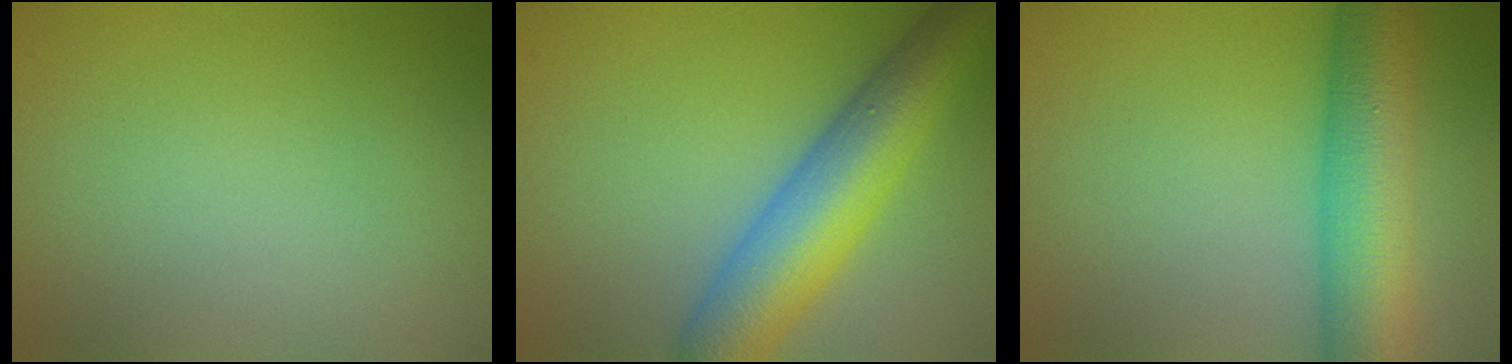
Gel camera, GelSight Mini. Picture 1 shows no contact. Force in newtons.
{"total": 8.6, "press": 8.6, "slide": 0.2}
{"total": 8.7, "press": 8.7, "slide": 0.4}